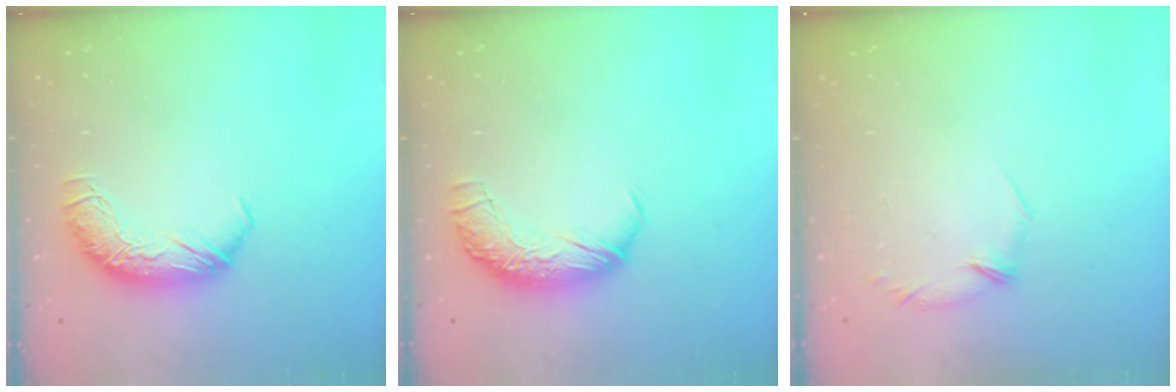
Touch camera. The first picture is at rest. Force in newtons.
{"total": 1.5, "press": 0.9, "slide": 1.2}
{"total": 5.7, "press": 5.6, "slide": 1.1}